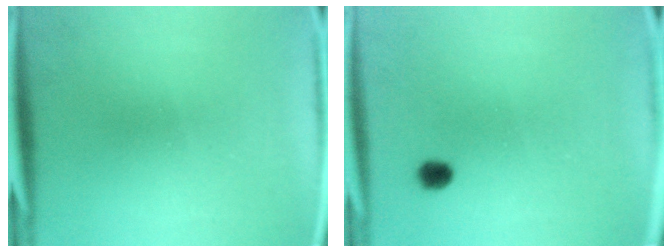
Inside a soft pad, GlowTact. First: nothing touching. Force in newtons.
{"total": 2.7}